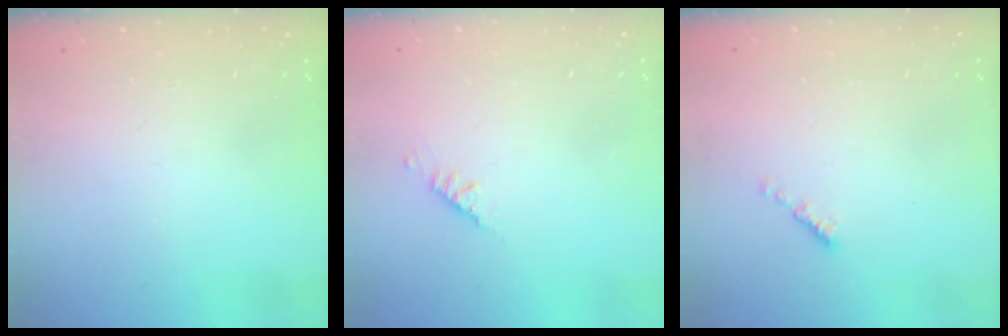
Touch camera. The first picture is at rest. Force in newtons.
{"total": 2.5, "press": 2.4, "slide": 0.7}
{"total": 0.0}